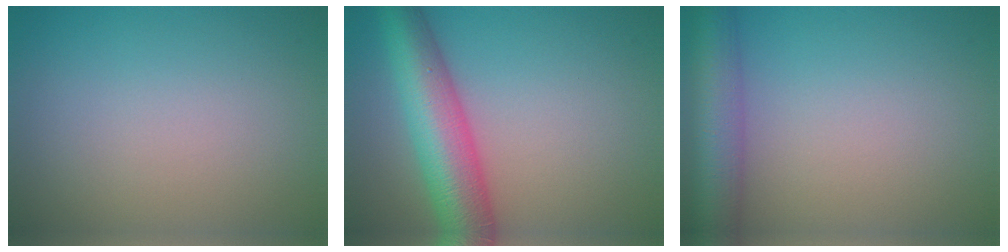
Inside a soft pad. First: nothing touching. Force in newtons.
{"total": 8.6, "press": 8.6, "slide": 0.2}
{"total": 6.7, "press": 6.7, "slide": 0.4}